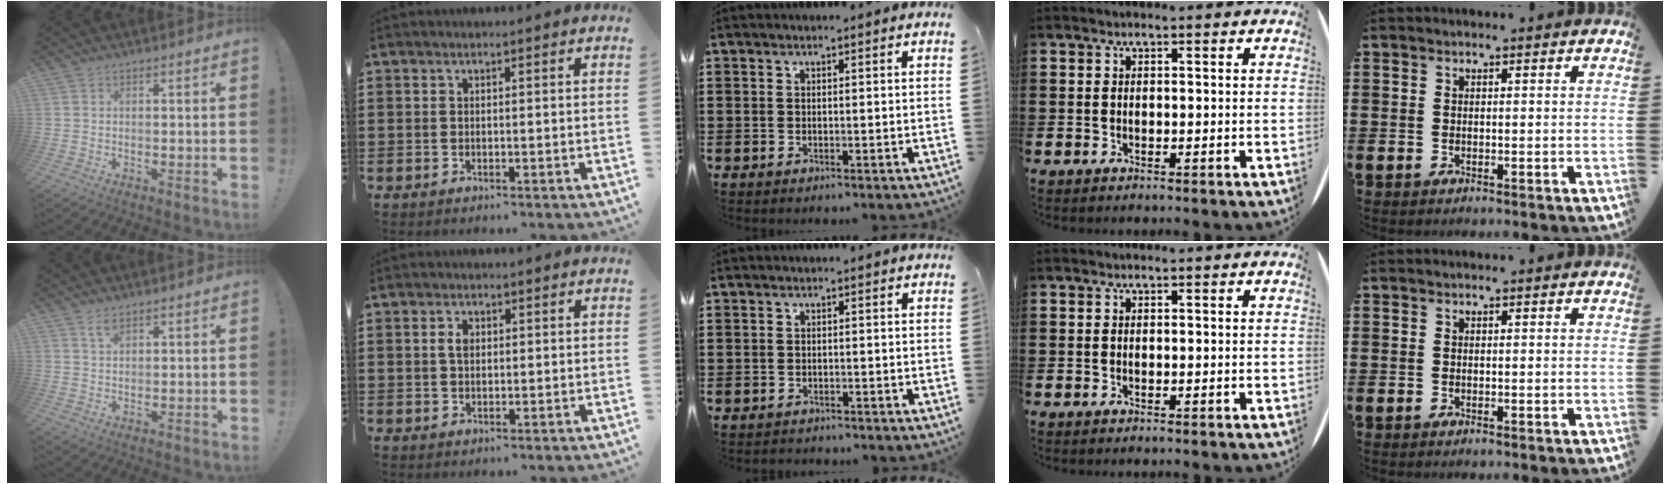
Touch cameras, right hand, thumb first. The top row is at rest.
{"thumb": {"total": 2.9, "force": [1.9, 1.0, 1.9], "torque": [-0.032, -0.007, 0.032]}, "index": {"total": 2.2, "force": [0.5, 1.3, 1.7], "torque": [-0.036, 0.008, 0.007]}, "middle": {"total": 0.9, "force": [-0.9, 0.2, -0.1], "torque": [0.000, 0.002, -0.021]}}